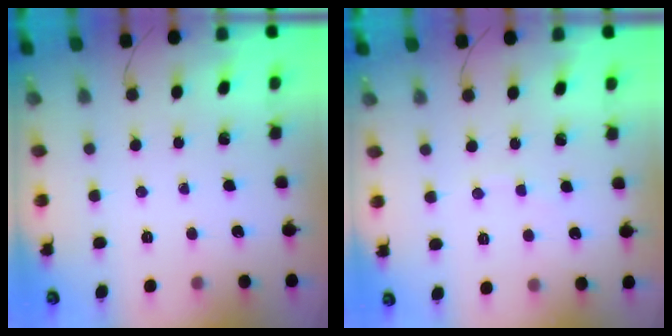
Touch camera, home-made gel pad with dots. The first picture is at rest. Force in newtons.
{"total": 2.3, "press": 2.1, "slide": 0.7}